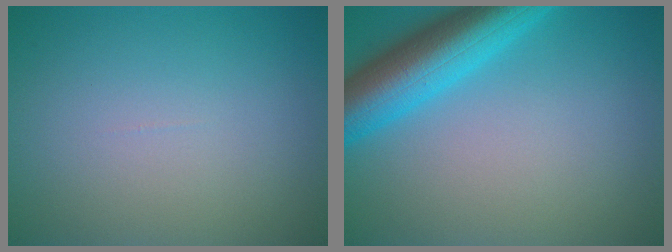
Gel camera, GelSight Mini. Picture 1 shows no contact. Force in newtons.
{"total": 7.7, "press": 7.7, "slide": 0.4}